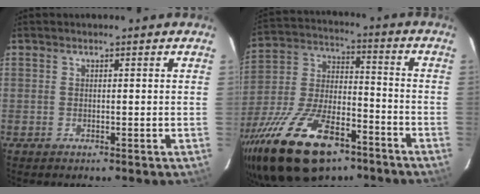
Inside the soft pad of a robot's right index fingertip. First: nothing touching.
{"total": 24.8, "force": [-15.4, 11.3, 15.9], "torque": [-0.323, -0.018, -0.258]}